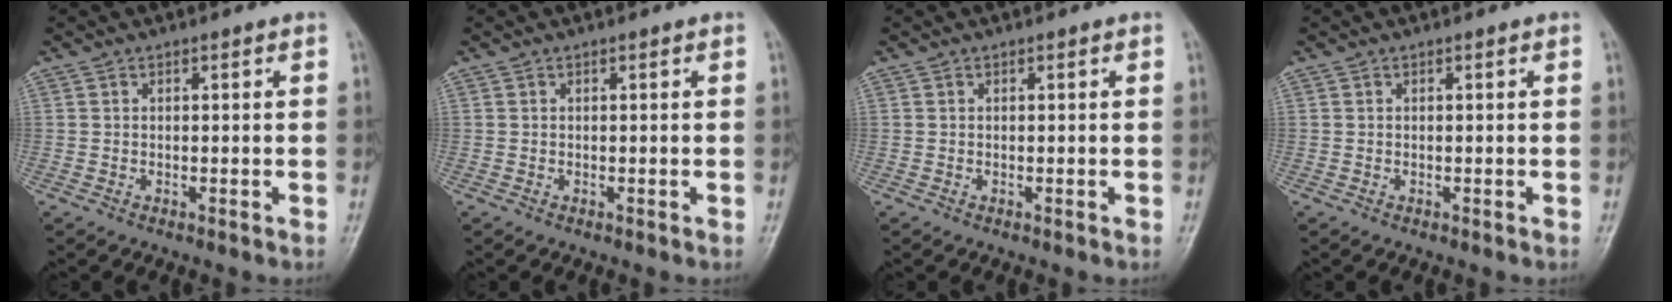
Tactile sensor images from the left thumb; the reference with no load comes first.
{"total": 0.0}
{"total": 0.0}
{"total": 0.0}